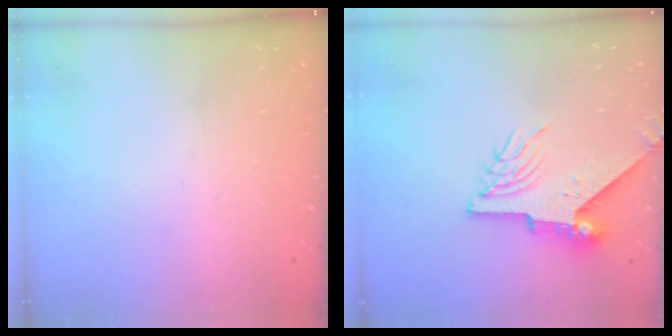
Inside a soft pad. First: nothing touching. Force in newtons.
{"total": 9.4, "press": 9.3, "slide": 1.0}